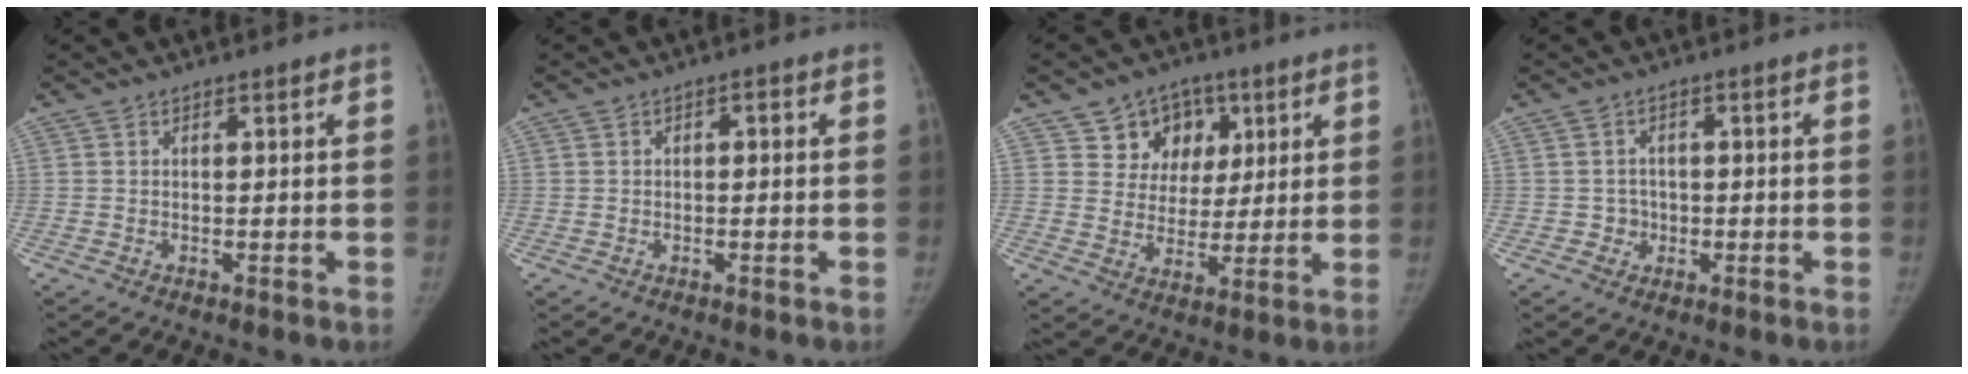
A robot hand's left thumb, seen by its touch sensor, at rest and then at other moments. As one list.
[{"total": 1.0, "force": [-0.2, 0.8, 0.6], "torque": [-0.005, 0.005, -0.007]}, {"total": 10.0, "force": [4.7, 8.4, 2.7], "torque": [0.005, -0.013, 0.078]}, {"total": 1.9, "force": [-0.5, 1.8, 0.3], "torque": [0.007, 0.007, -0.008]}]